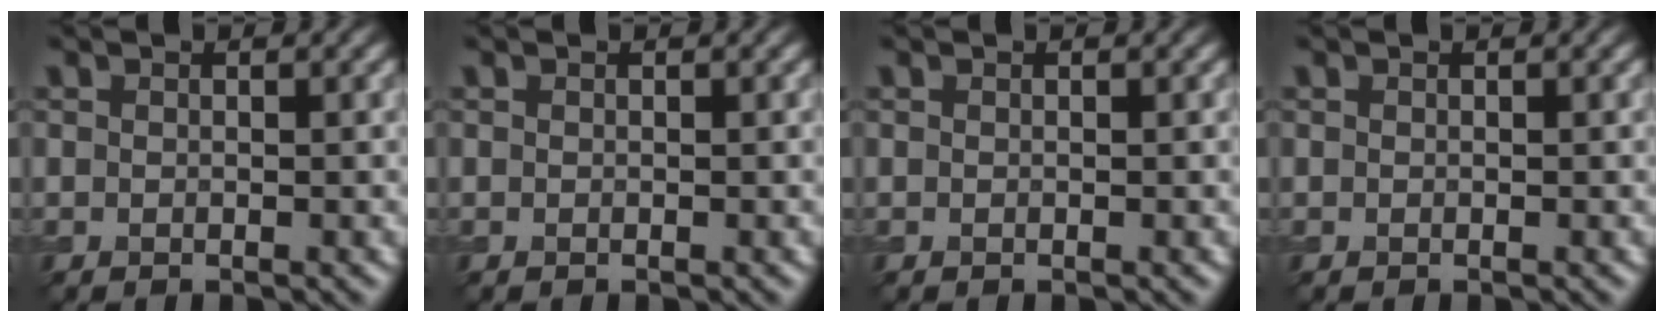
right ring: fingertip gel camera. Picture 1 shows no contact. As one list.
[{"total": 0.0}, {"total": 0.0}, {"total": 0.0}]